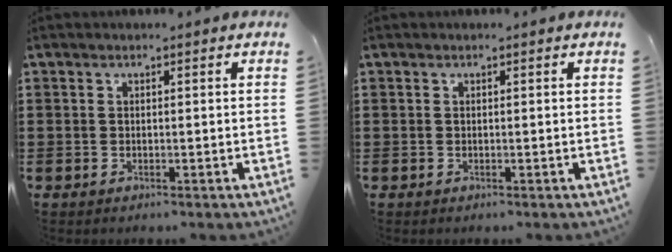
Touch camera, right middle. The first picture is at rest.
{"total": 0.0}